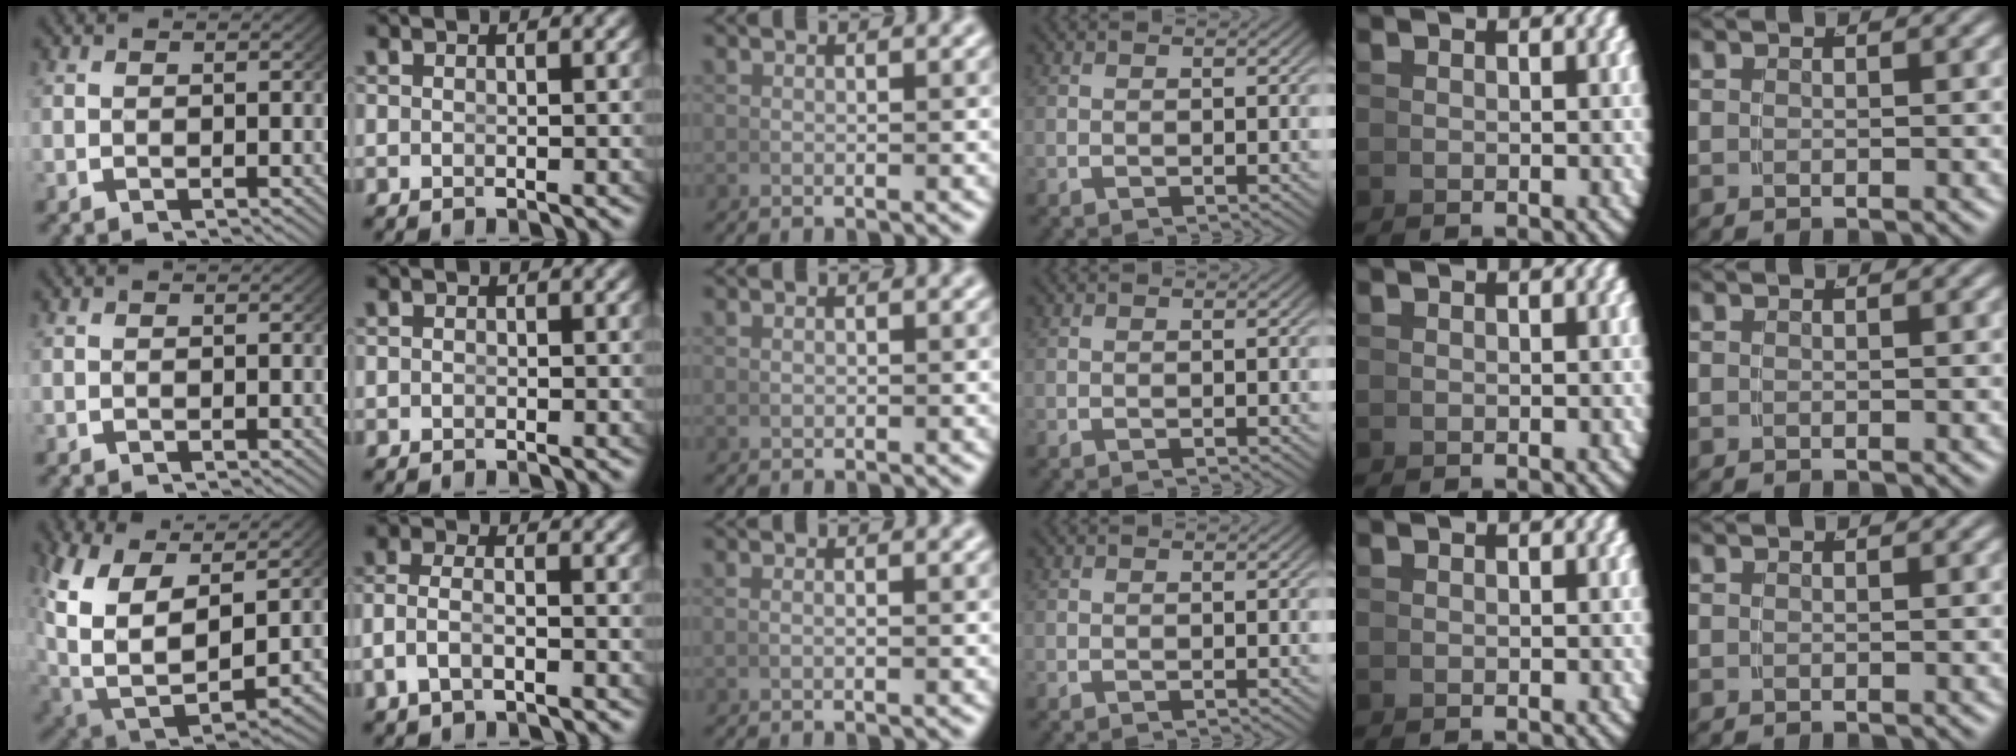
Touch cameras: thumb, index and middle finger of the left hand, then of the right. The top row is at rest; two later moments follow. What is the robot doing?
{"motion": "lift_and_place", "object": "hoodie"}